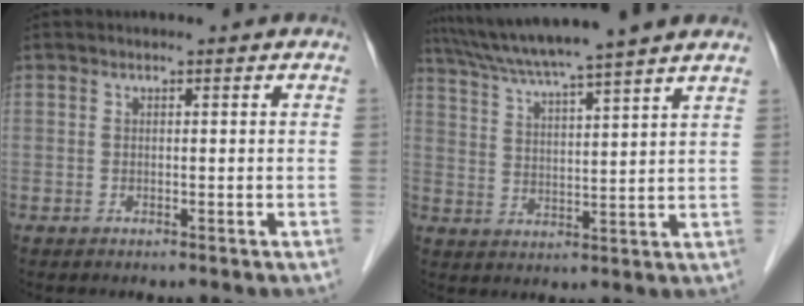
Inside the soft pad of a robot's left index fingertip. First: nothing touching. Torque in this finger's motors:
{"motor_torque": [0.72, -0.83, 0.94, 0.21]}